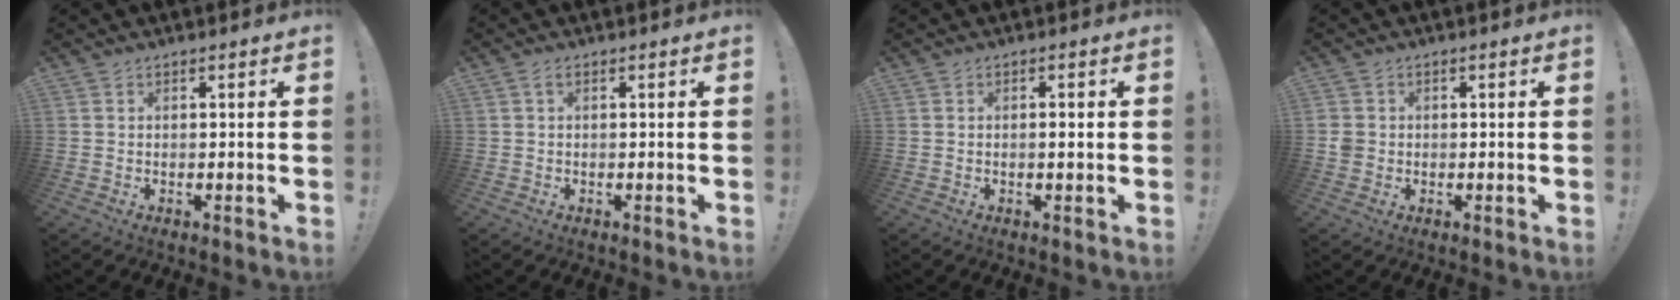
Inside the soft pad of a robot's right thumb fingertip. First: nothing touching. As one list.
[{"total": 1.3, "force": [0.4, 0.7, 1.0], "torque": [-0.016, 0.001, 0.006]}, {"total": 1.6, "force": [-0.1, 0.2, 1.6], "torque": [-0.014, -0.004, -0.008]}, {"total": 3.0, "force": [-0.3, 2.7, 1.2], "torque": [-0.021, 0.003, -0.005]}]